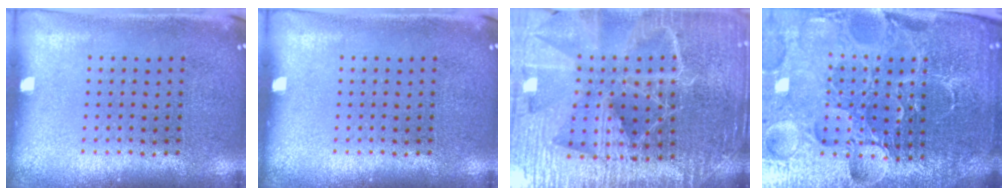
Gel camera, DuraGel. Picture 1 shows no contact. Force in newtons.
{"total": 0.0}
{"total": 5.6, "press": 5.0, "slide": 2.4}
{"total": 6.8, "press": 6.0, "slide": 3.2}